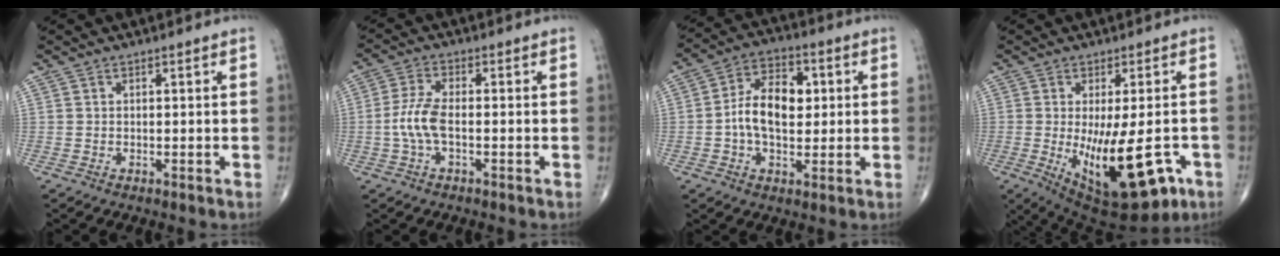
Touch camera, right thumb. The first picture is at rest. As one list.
[{"total": 5.8, "force": [-1.2, 2.2, 5.2], "torque": [-0.129, 0.013, -0.026]}, {"total": 11.3, "force": [0.4, 7.1, 8.9], "torque": [-0.138, 0.019, 0.001]}, {"total": 17.7, "force": [-5.1, 7.0, 15.4], "torque": [-0.223, -0.022, -0.056]}]